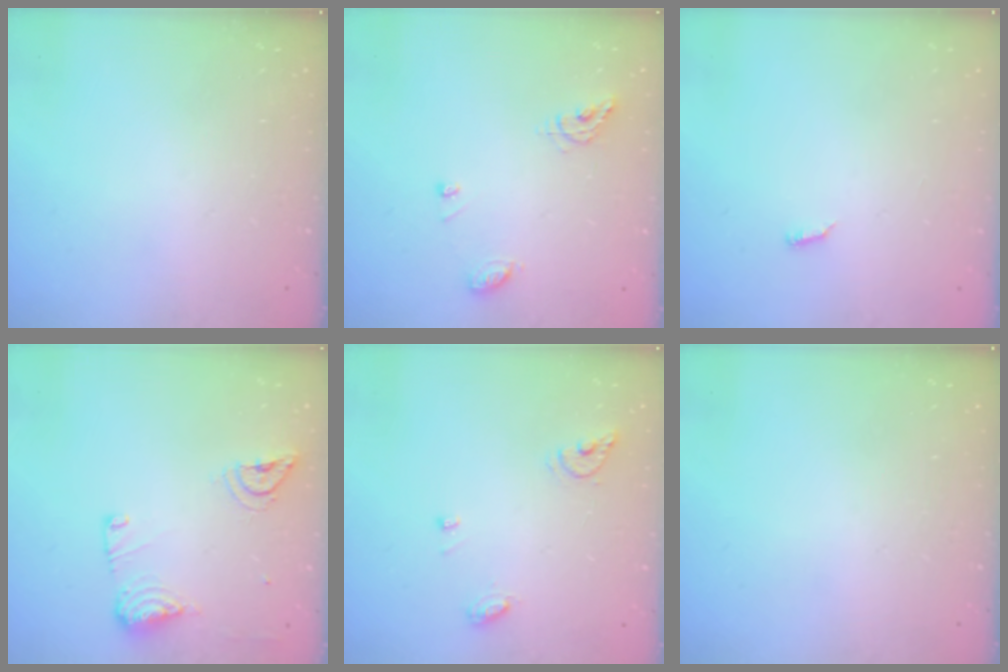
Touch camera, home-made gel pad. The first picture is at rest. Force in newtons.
{"total": 7.7, "press": 7.7, "slide": 0.6}
{"total": 3.4, "press": 3.4, "slide": 0.5}
{"total": 12.7, "press": 11.8, "slide": 4.7}
{"total": 6.1, "press": 6.1, "slide": 0.6}
{"total": 0.0}